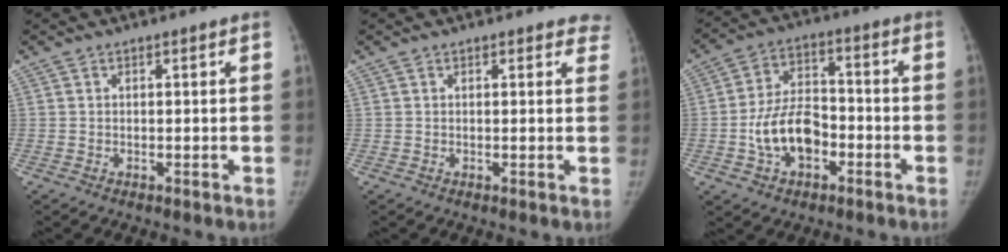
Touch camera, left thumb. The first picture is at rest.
{"total": 3.1, "force": [2.6, 1.6, 0.4], "torque": [0.031, -0.010, 0.006]}
{"total": 11.6, "force": [-3.7, 7.4, 8.1], "torque": [-0.130, 0.033, -0.068]}